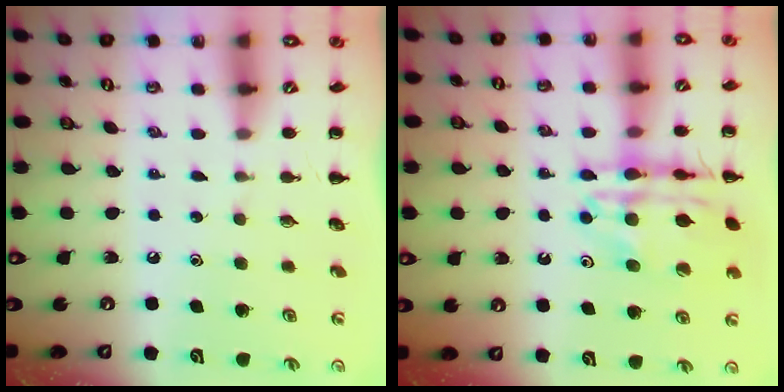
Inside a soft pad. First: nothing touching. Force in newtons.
{"total": 15.2, "press": 15.1, "slide": 2.0}